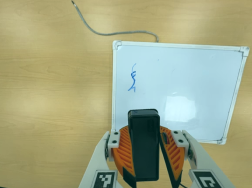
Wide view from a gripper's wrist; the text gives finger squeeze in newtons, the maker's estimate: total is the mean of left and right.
{"total": 9.8, "left": 9.7, "right": 9.9}